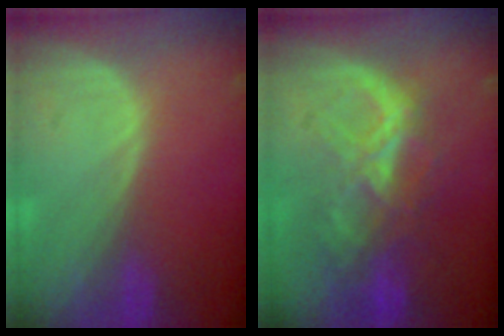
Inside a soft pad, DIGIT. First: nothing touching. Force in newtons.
{"total": 8.8, "press": 7.6, "slide": 4.5}